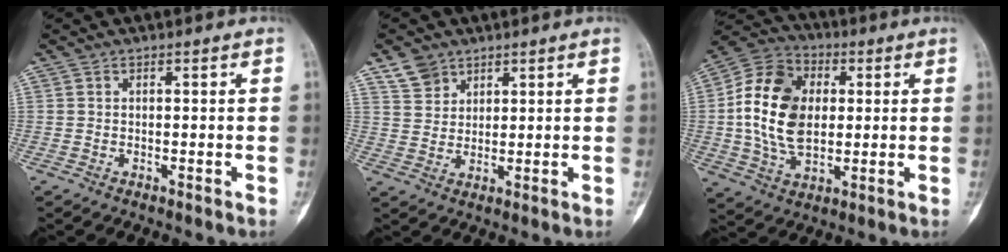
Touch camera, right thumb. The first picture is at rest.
{"total": 4.8, "force": [3.4, 3.2, 1.1], "torque": [-0.005, -0.015, 0.071]}
{"total": 16.6, "force": [1.3, 11.3, 12.1], "torque": [-0.208, 0.011, 0.019]}